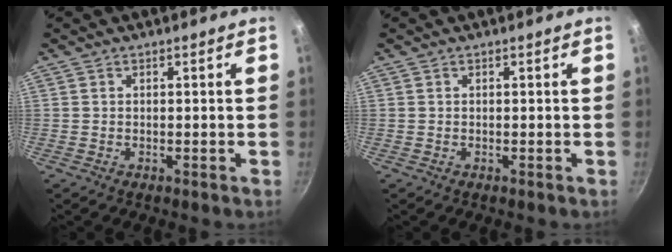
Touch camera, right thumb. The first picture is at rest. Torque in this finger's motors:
{"motor_torque": [0.00, 0.03, 0.00, 0.00, 0.00]}